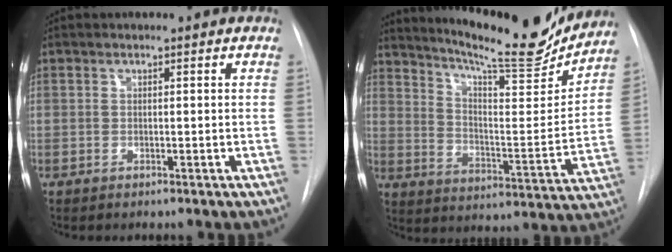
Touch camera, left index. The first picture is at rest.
{"total": 20.4, "force": [18.4, 2.3, 8.5], "torque": [-0.140, -0.042, 0.262]}